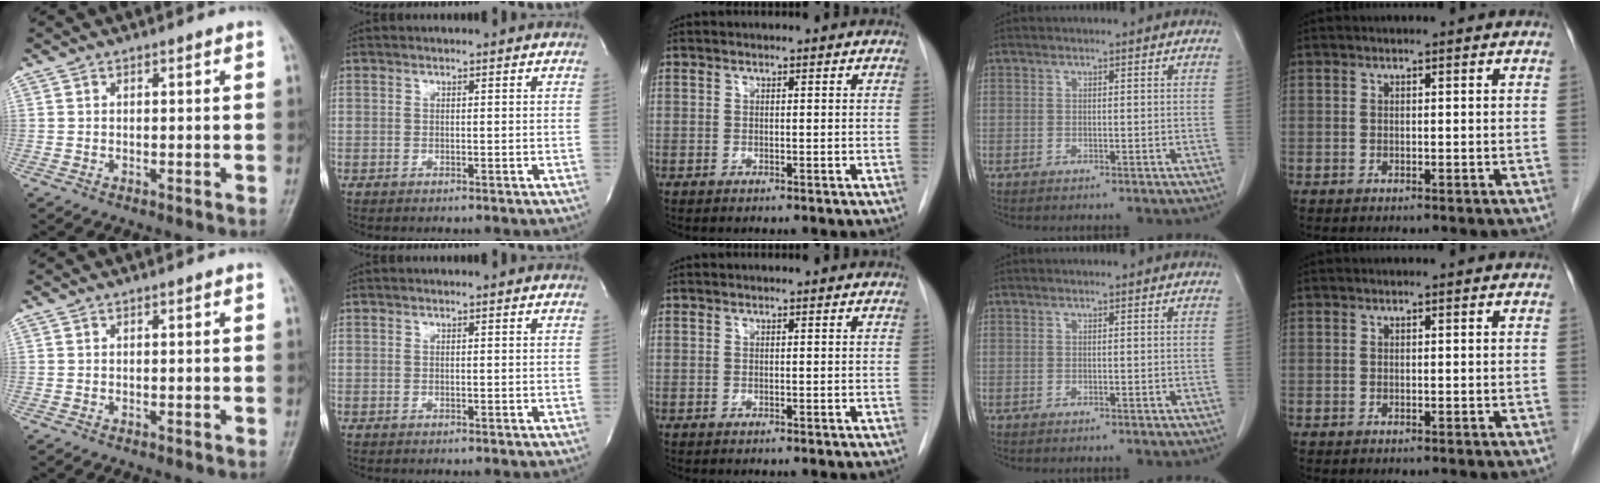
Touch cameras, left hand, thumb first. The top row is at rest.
{}